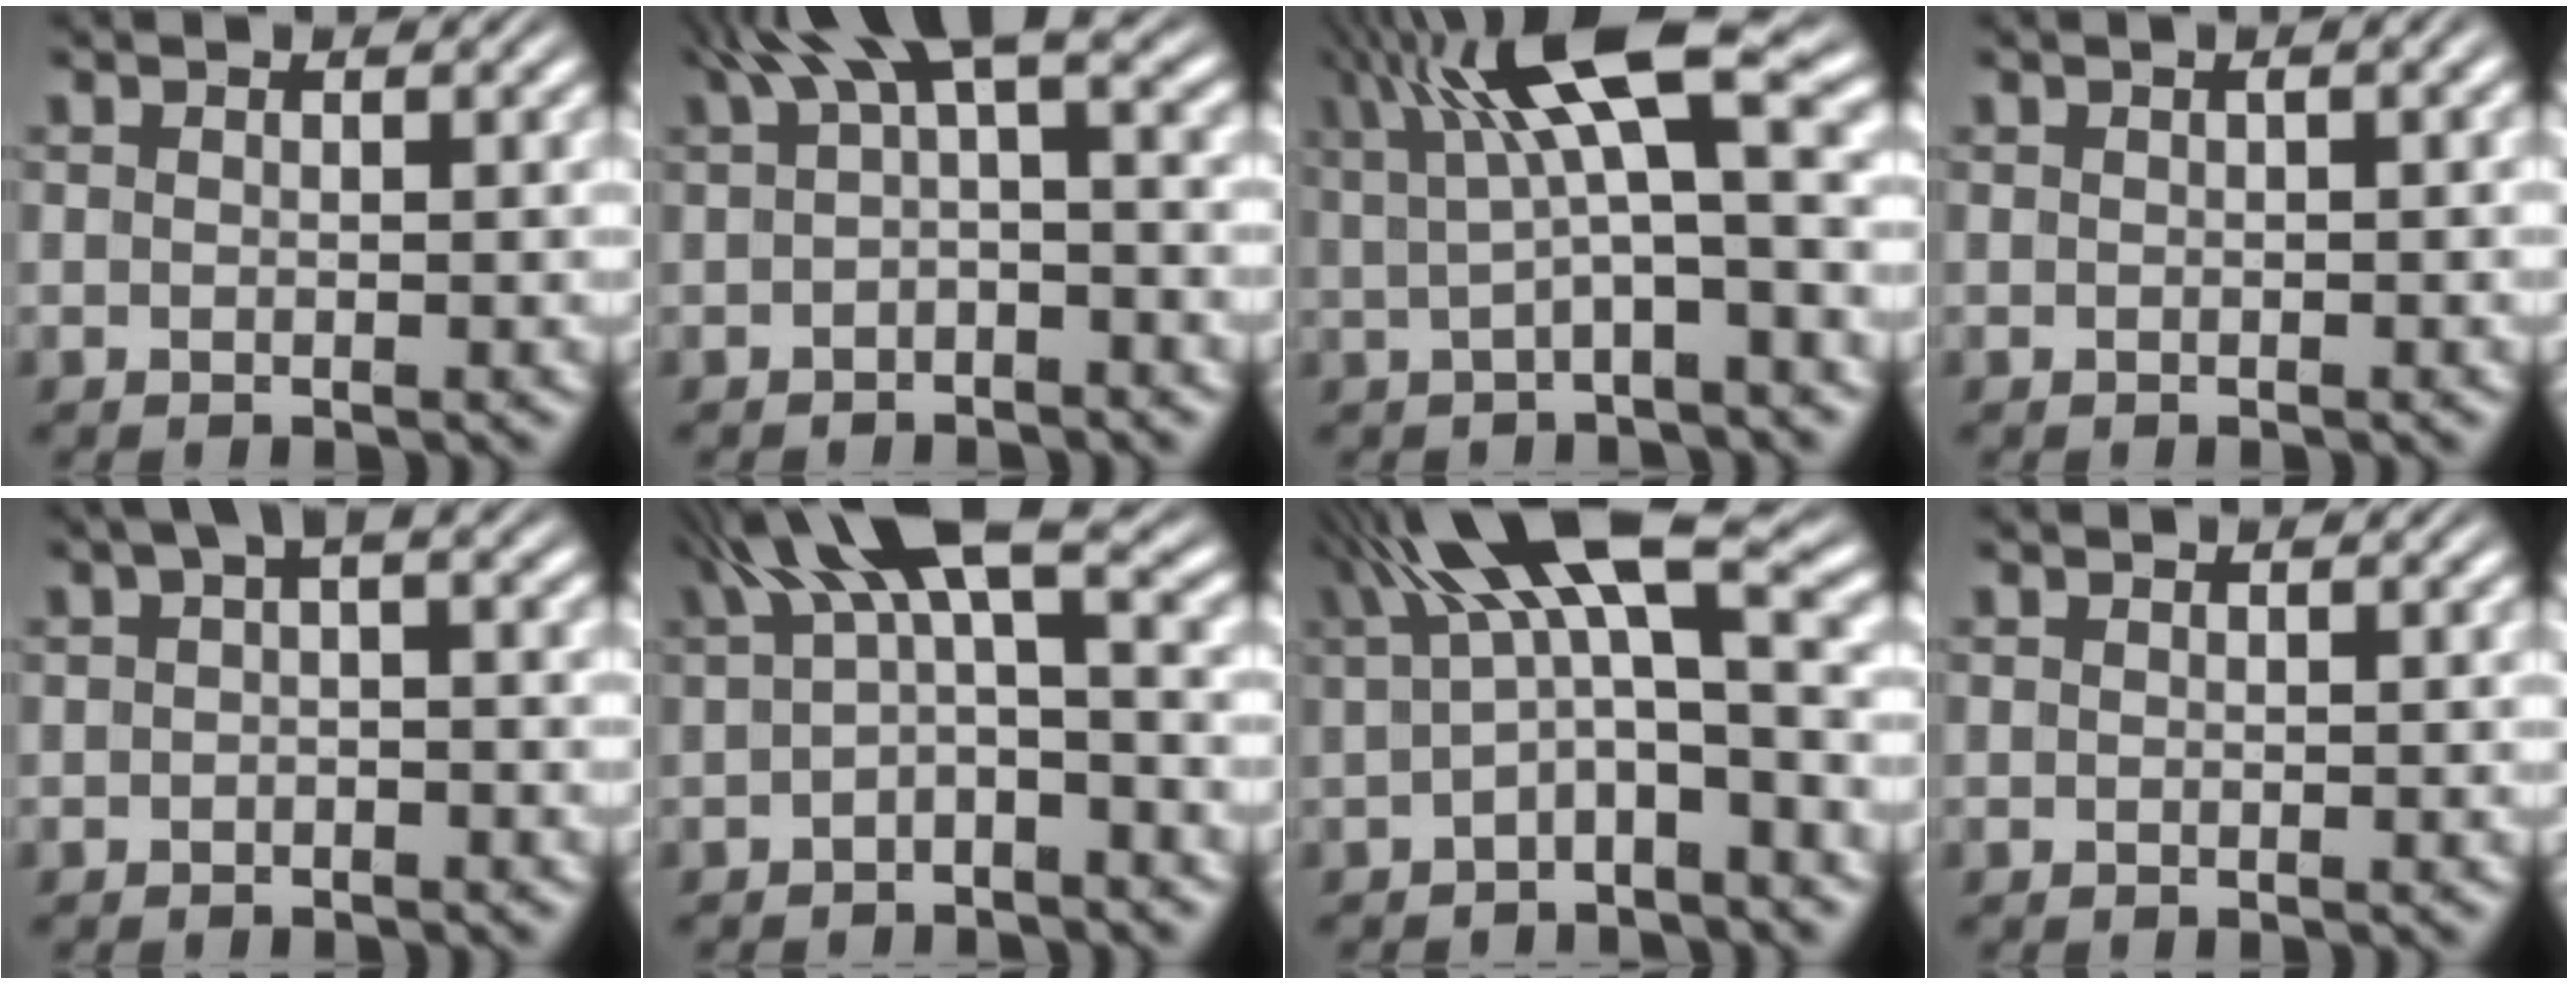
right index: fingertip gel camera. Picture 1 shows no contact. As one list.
[{"total": 4.8, "force": [1.9, 2.0, 3.9], "torque": [-0.075, 0.014, 0.028]}, {"total": 8.2, "force": [3.0, 2.8, 7.1], "torque": [-0.109, 0.032, 0.044]}, {"total": 0.7, "force": [-0.1, 0.4, 0.5], "torque": [-0.007, 0.011, -0.004]}, {"total": 1.6, "force": [0.3, 0.8, 1.4], "torque": [-0.027, 0.008, 0.003]}, {"total": 5.0, "force": [1.8, 2.3, 4.1], "torque": [-0.080, 0.012, 0.028]}, {"total": 6.7, "force": [1.5, 2.9, 5.9], "torque": [-0.110, 0.010, 0.024]}, {"total": 0.0}]